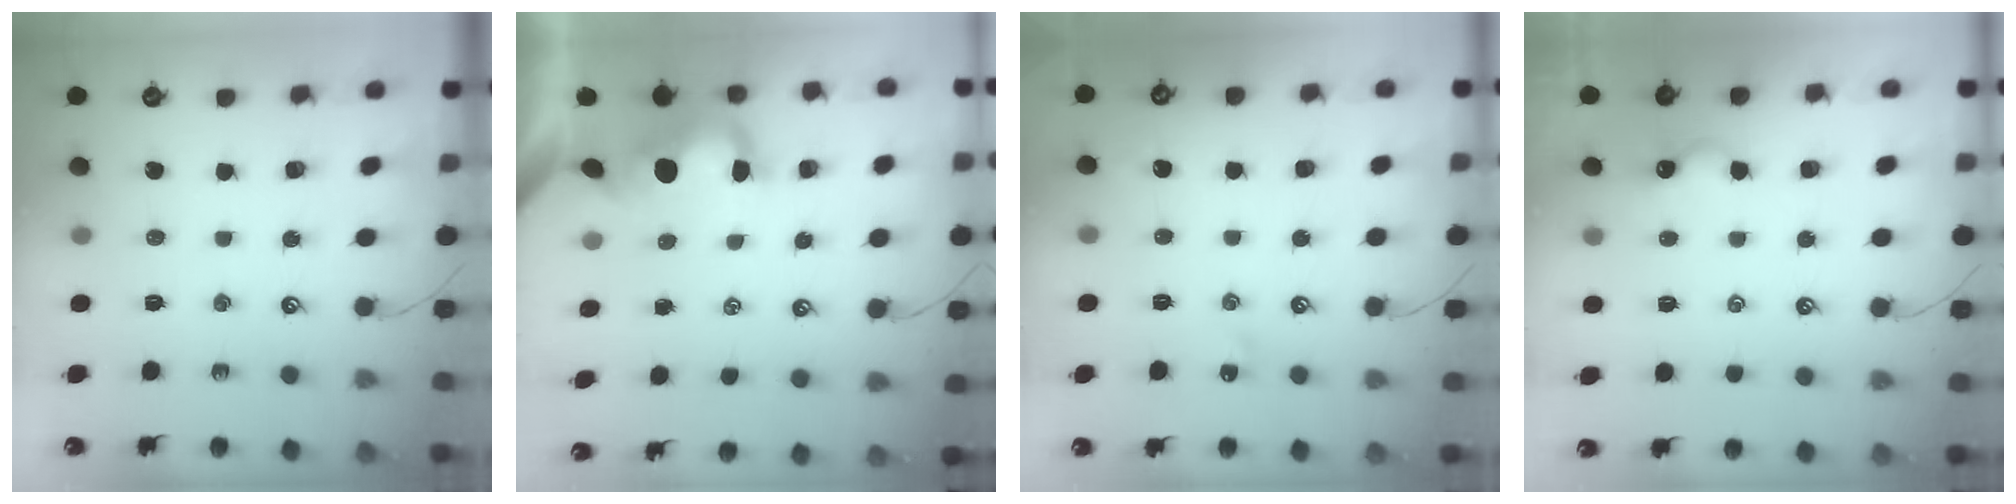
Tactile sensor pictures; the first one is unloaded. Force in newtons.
{"total": 4.4, "press": 4.3, "slide": 1.0}
{"total": 3.7, "press": 3.7, "slide": 0.4}
{"total": 2.4, "press": 2.4, "slide": 0.2}